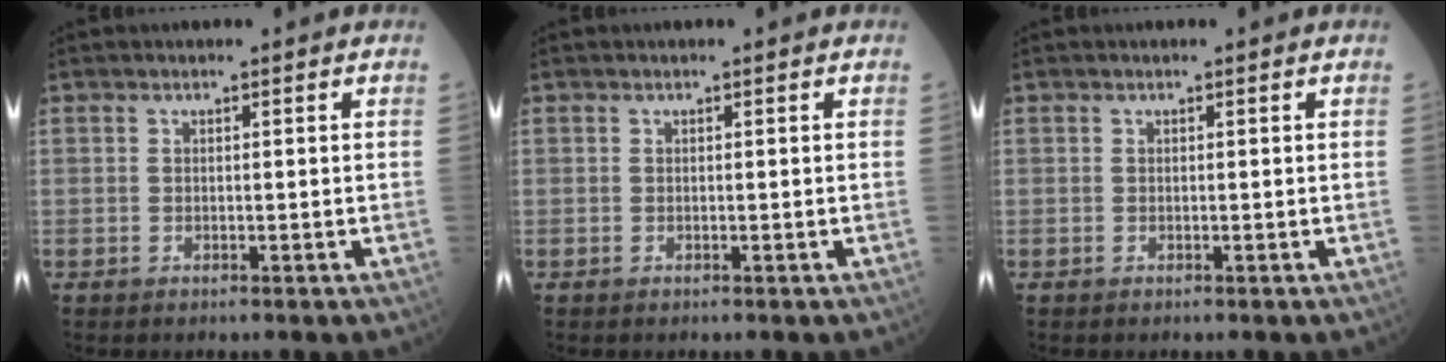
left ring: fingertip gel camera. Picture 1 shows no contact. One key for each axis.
{"total": 0.0}
{"total": 0.0}